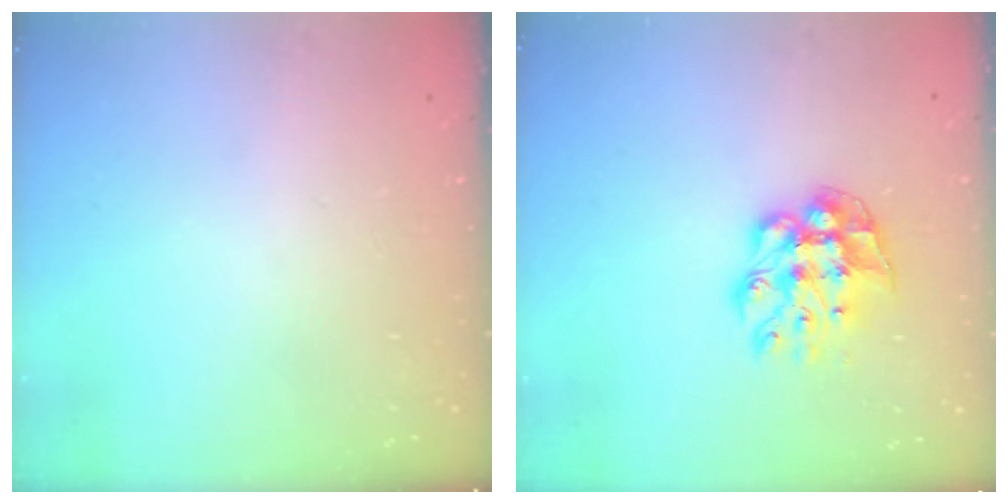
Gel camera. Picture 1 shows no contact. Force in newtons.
{"total": 10.6, "press": 10.6, "slide": 0.9}